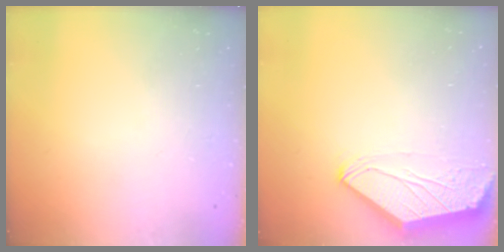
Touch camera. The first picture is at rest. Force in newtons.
{"total": 0.0}